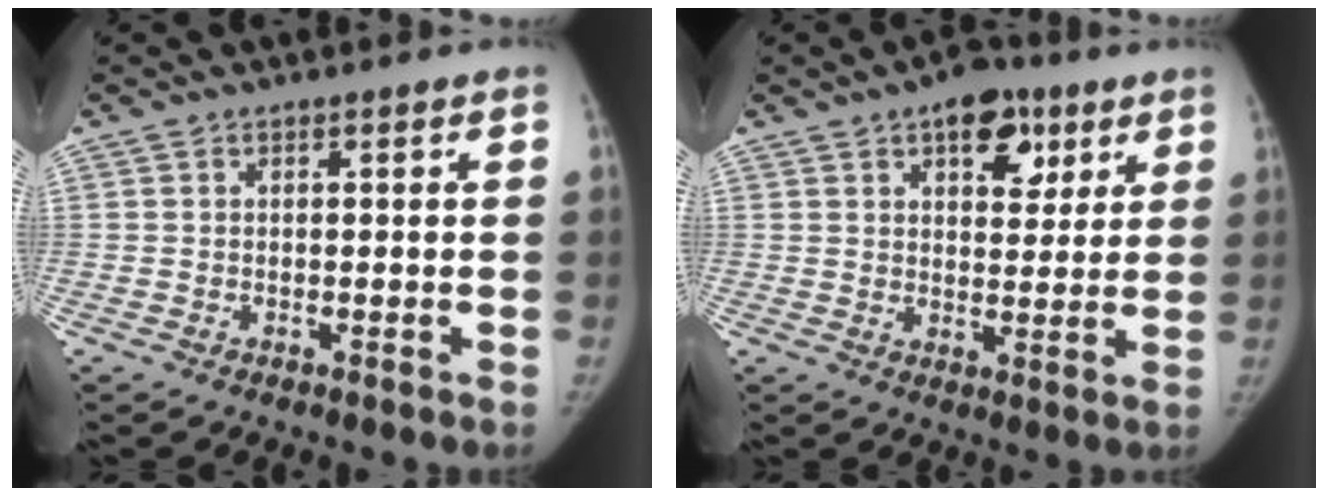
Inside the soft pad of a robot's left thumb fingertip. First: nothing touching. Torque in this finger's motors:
{"motor_torque": [0.22, -0.01, 0.69, -0.79, 0.22]}